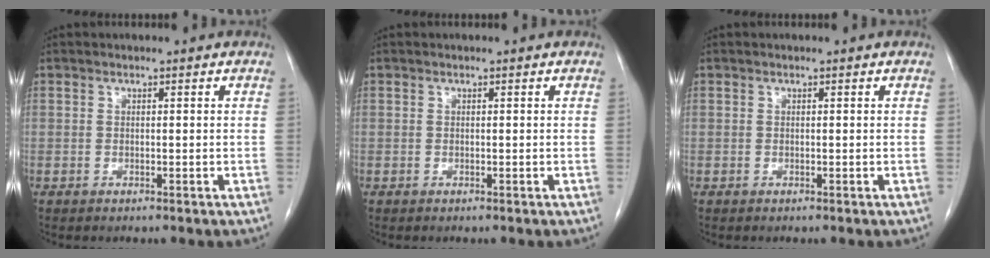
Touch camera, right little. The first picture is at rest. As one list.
[{"total": 0.0}, {"total": 0.0}]